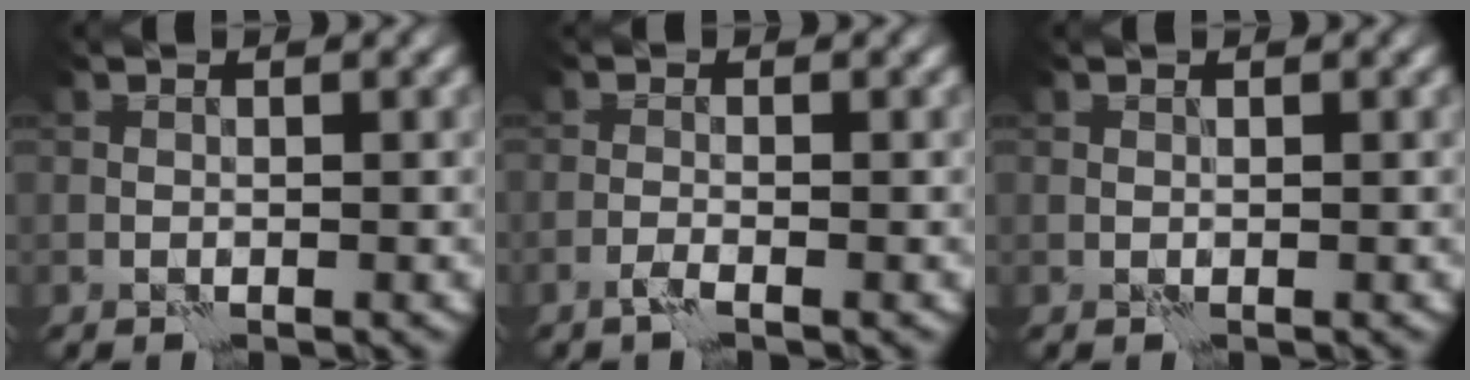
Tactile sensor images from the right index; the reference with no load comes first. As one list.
[{"total": 0.8, "force": [-0.6, -0.2, 0.5], "torque": [-0.014, 0.001, -0.016]}, {"total": 0.0}]